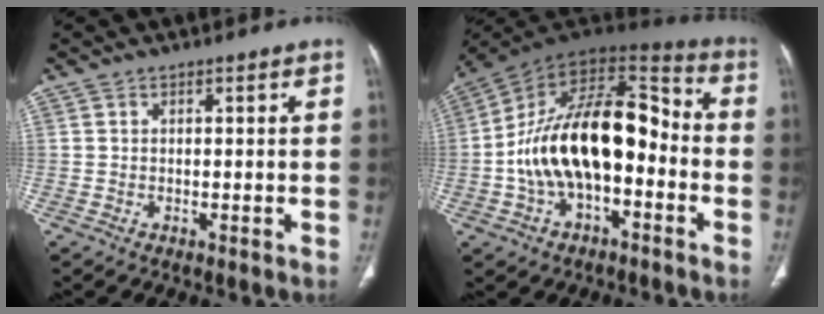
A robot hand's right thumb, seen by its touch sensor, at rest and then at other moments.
{"total": 22.5, "force": [-3.5, 12.5, 18.4], "torque": [-0.300, 0.060, -0.059]}